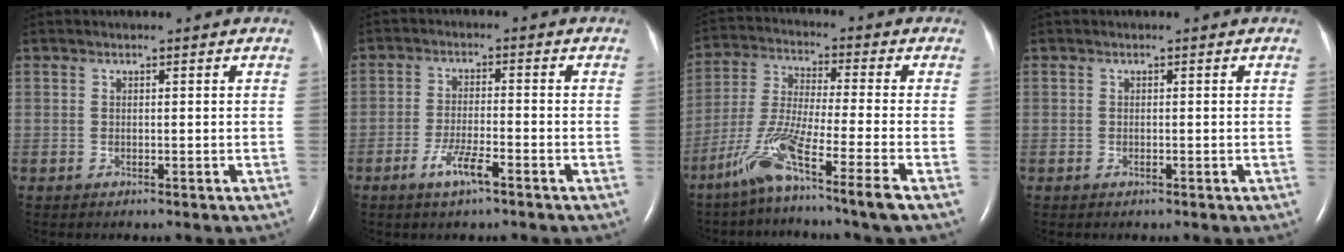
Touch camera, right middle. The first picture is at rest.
{"total": 4.7, "force": [-2.8, 0.6, 3.7], "torque": [-0.077, -0.004, -0.053]}
{"total": 12.3, "force": [-7.5, -1.6, 9.6], "torque": [-0.199, -0.030, -0.143]}
{"total": 0.0}